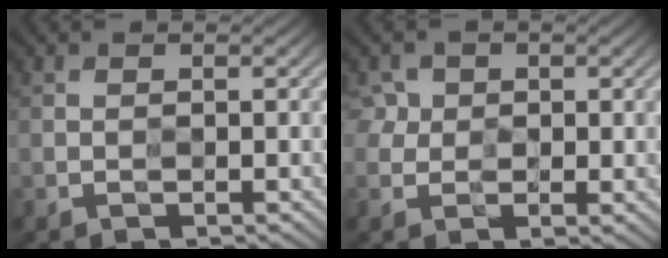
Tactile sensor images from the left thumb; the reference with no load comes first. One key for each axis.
{"total": 3.1, "fx": 1.3, "fy": 2.6, "fz": 1.0, "tx": -0.034, "ty": 0.005, "tz": 0.014}